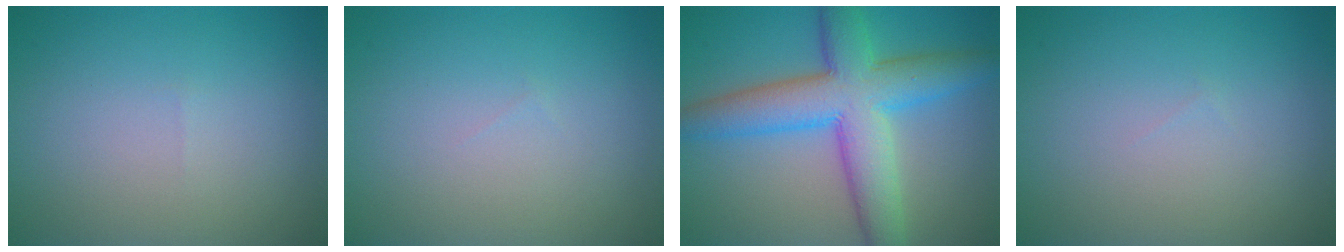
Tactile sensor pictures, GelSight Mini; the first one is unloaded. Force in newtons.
{"total": 0.0}
{"total": 9.0, "press": 9.0, "slide": 0.2}
{"total": 0.0}